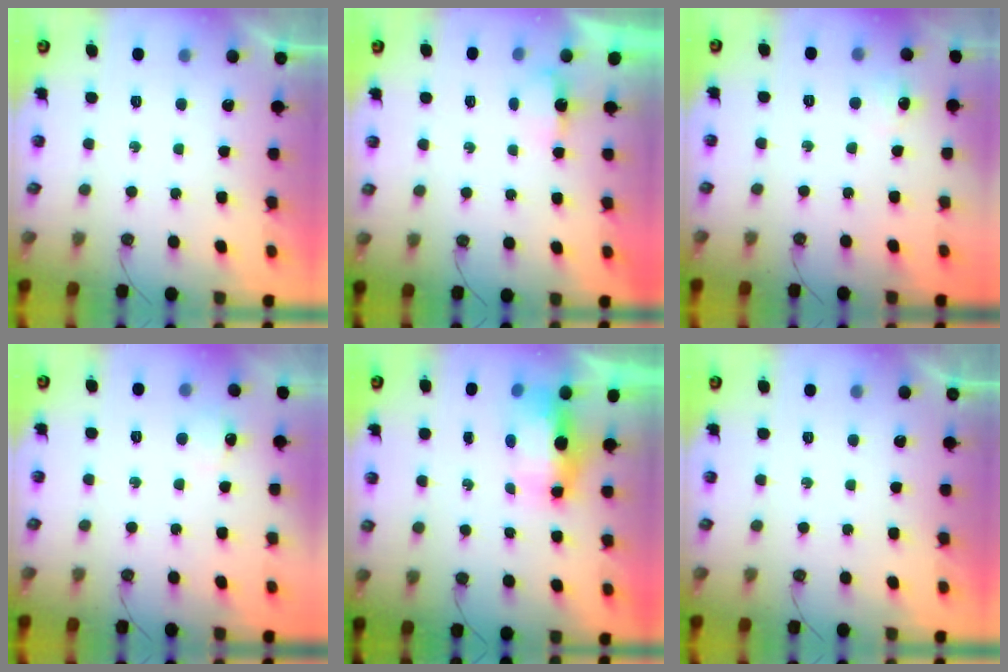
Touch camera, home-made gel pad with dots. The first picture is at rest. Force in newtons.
{"total": 2.9, "press": 2.8, "slide": 0.6}
{"total": 5.5, "press": 5.4, "slide": 0.7}
{"total": 5.3, "press": 5.3, "slide": 0.9}
{"total": 15.6, "press": 9.1, "slide": 12.7}
{"total": 0.0}